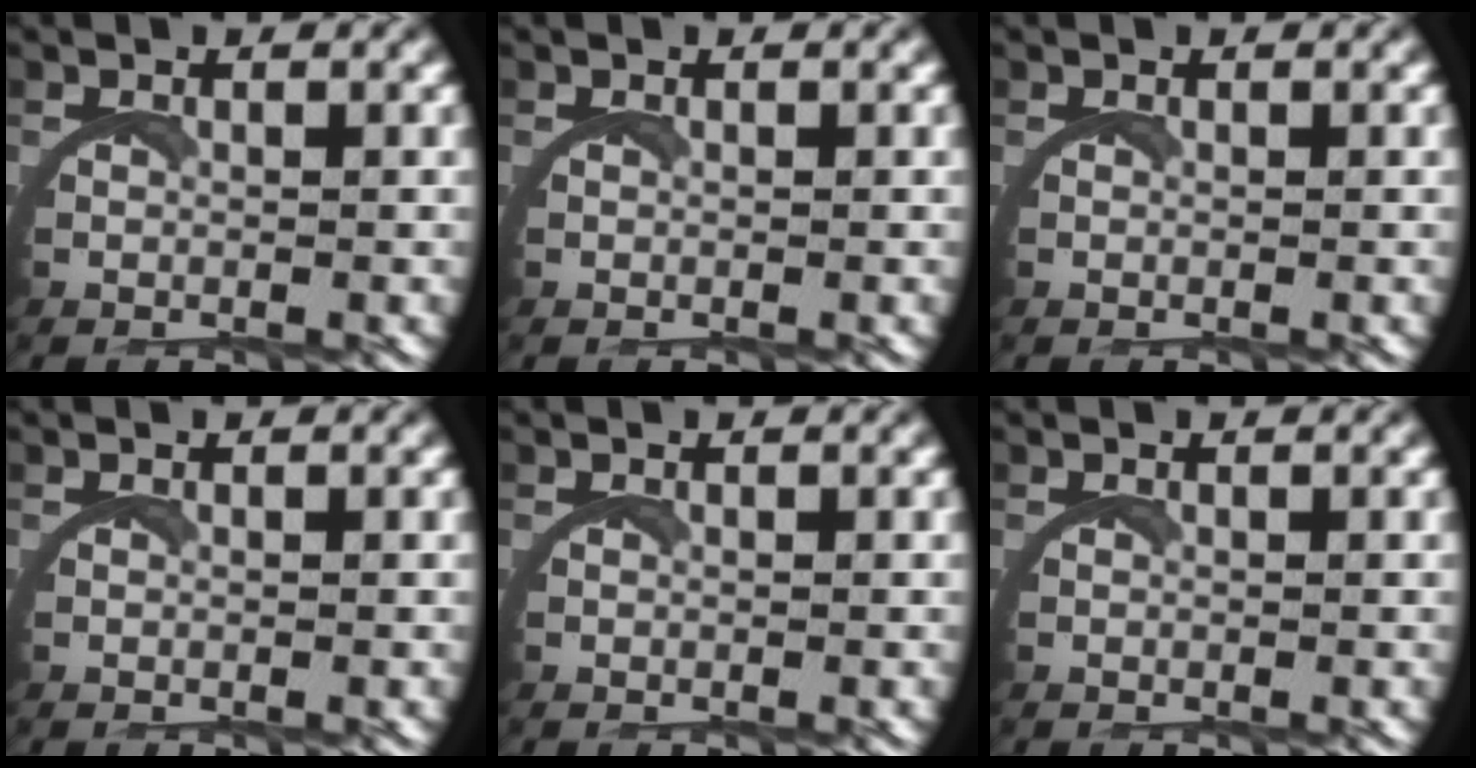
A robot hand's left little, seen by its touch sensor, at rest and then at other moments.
{"total": 0.0}
{"total": 0.0}
{"total": 0.0}
{"total": 0.0}
{"total": 0.0}